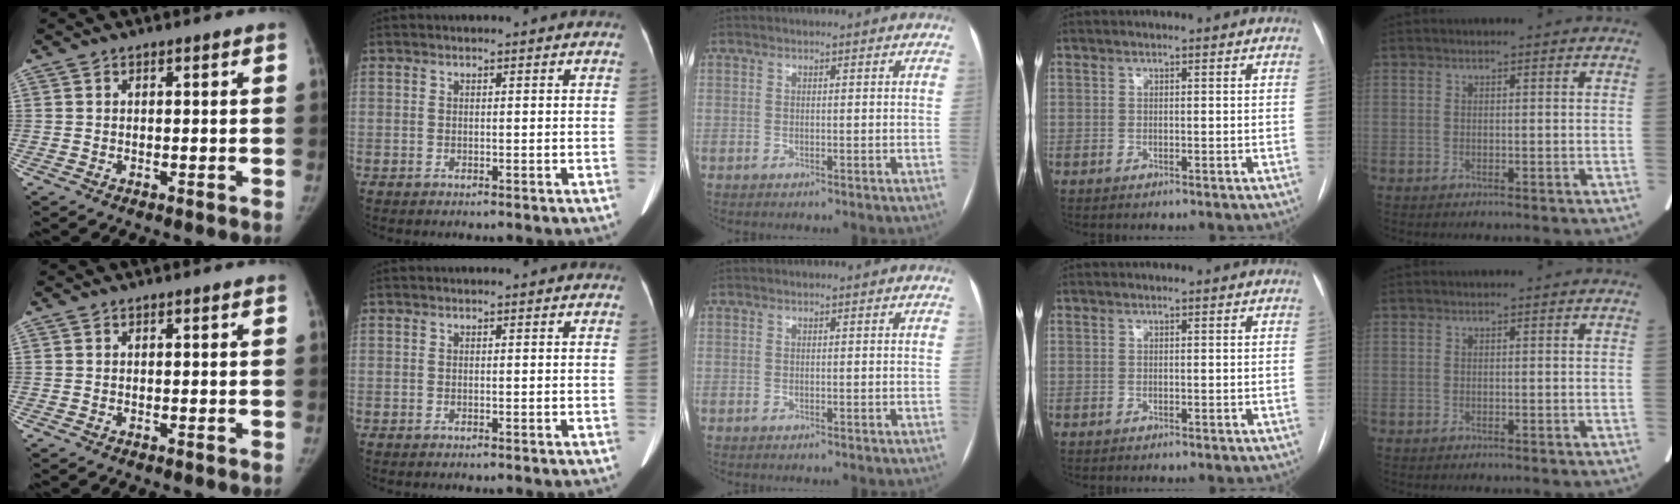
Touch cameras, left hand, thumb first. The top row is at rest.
{}